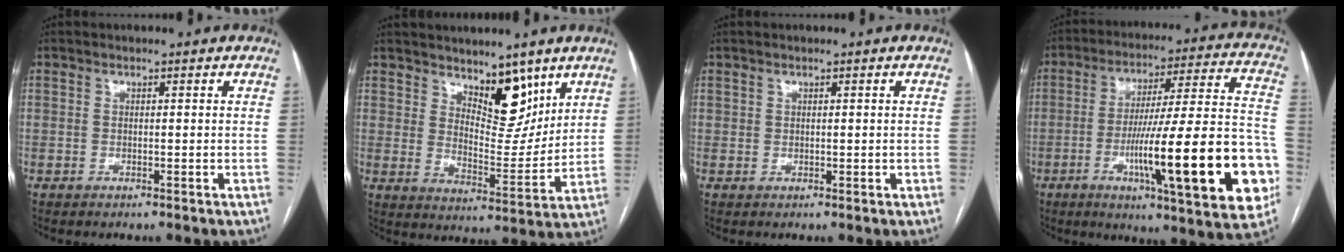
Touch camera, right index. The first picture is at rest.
{"total": 9.1, "force": [6.2, 4.0, 5.5], "torque": [-0.082, -0.013, 0.109]}
{"total": 0.7, "force": [0.4, 0.5, 0.2], "torque": [0.003, 0.000, 0.005]}
{"total": 25.8, "force": [-7.8, 2.6, 24.5], "torque": [-0.315, -0.002, -0.112]}